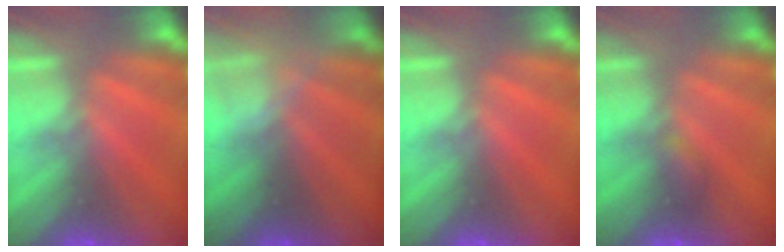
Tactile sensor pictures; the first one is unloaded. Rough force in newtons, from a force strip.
{"total": 2.4}
{"total": 0.0}
{"total": 2.2}